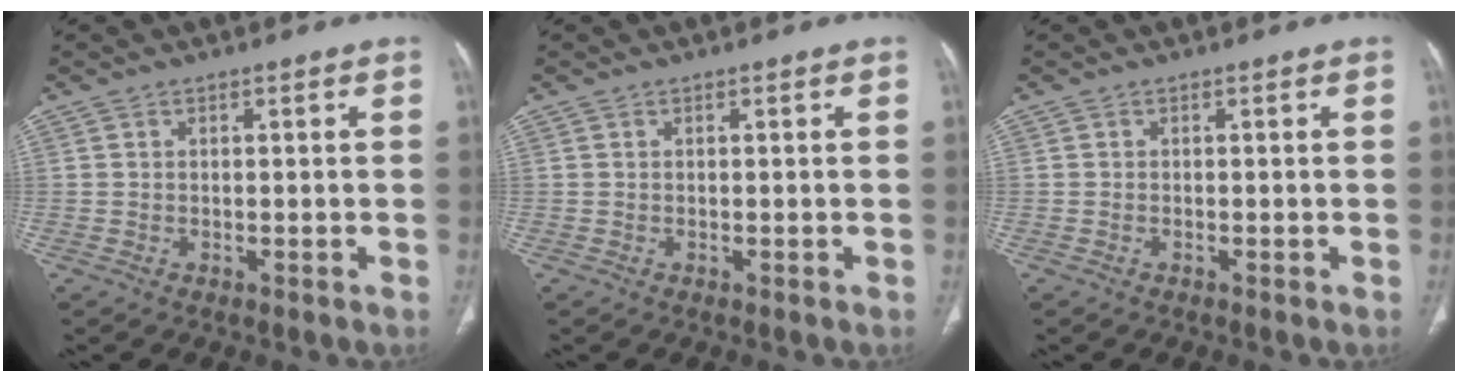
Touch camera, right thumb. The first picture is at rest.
{"total": 0.0}
{"total": 0.0}